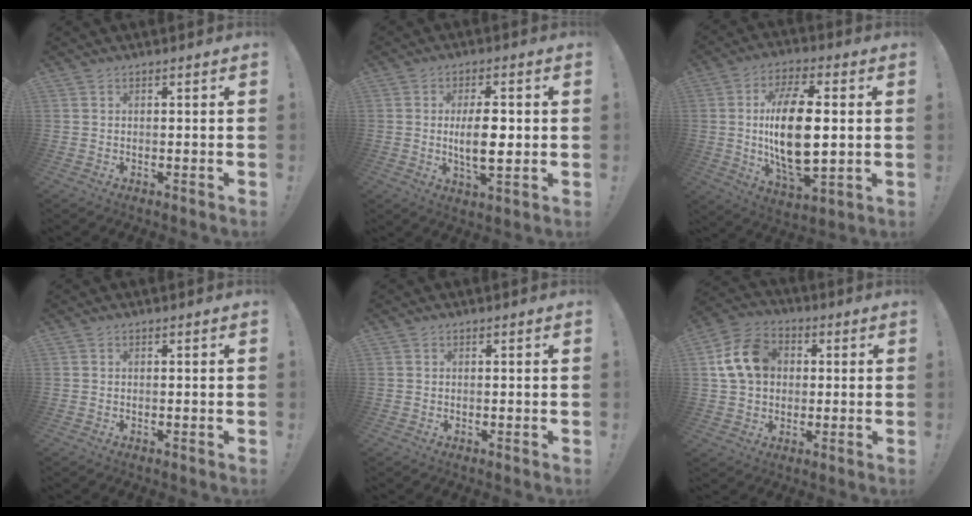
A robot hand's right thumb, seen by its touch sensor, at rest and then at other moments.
{"total": 9.5, "force": [0.0, 3.3, 8.9], "torque": [-0.160, -0.011, -0.008]}
{"total": 19.5, "force": [1.0, 9.1, 17.2], "torque": [-0.326, -0.009, 0.012]}
{"total": 0.0}
{"total": 0.6, "force": [0.0, 0.6, -0.2], "torque": [0.001, 0.003, 0.001]}
{"total": 14.2, "force": [2.9, 11.2, 8.2], "torque": [-0.129, 0.011, 0.063]}